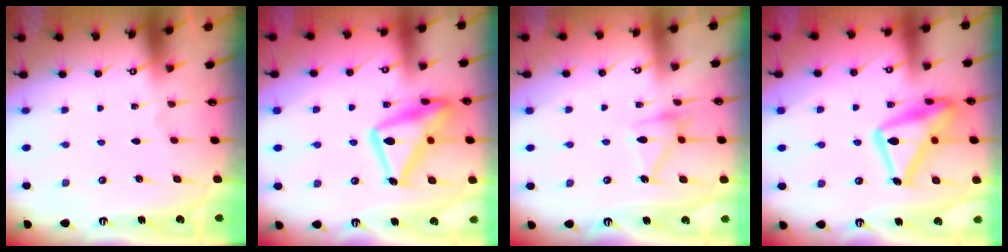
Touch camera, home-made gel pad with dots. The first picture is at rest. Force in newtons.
{"total": 20.4, "press": 20.4, "slide": 1.5}
{"total": 12.7, "press": 12.7, "slide": 0.7}
{"total": 20.4, "press": 20.4, "slide": 1.5}